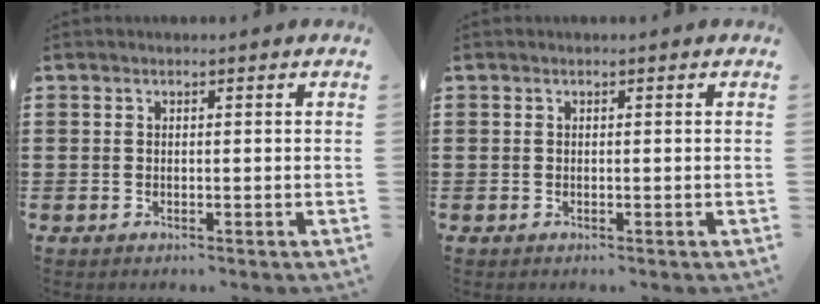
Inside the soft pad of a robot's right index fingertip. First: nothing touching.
{"total": 0.0}